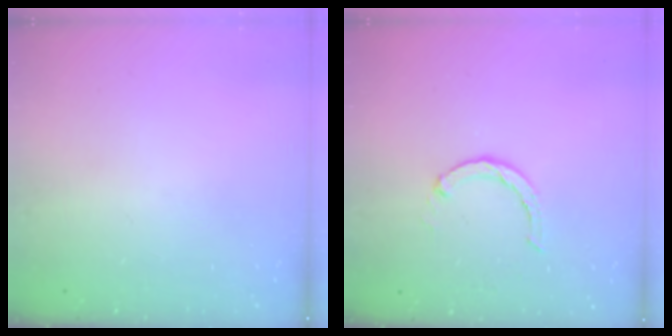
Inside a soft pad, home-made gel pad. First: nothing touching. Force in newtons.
{"total": 3.0, "press": 3.0, "slide": 0.4}